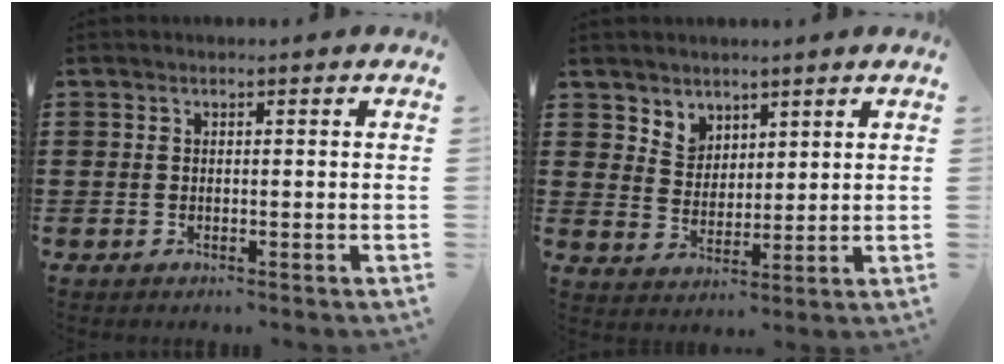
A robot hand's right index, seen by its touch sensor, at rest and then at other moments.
{"total": 4.3, "force": [3.2, 2.9, -0.2], "torque": [-0.016, 0.001, 0.060]}